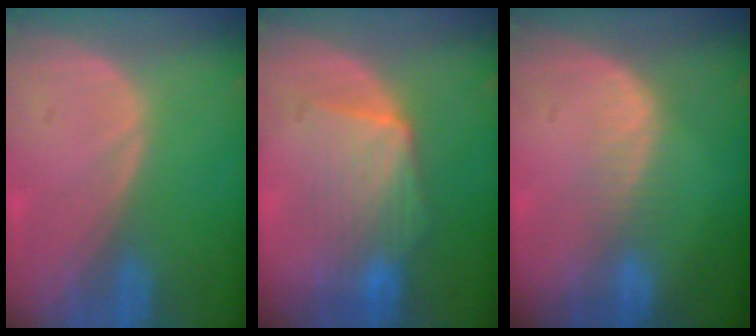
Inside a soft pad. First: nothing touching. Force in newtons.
{"total": 7.4, "press": 7.4, "slide": 0.7}
{"total": 2.7, "press": 2.3, "slide": 1.5}